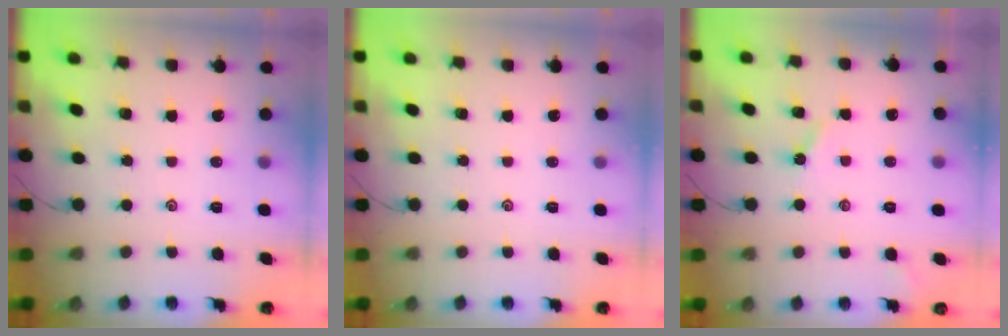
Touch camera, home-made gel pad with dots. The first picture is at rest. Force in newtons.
{"total": 0.0}
{"total": 3.7, "press": 3.6, "slide": 0.6}